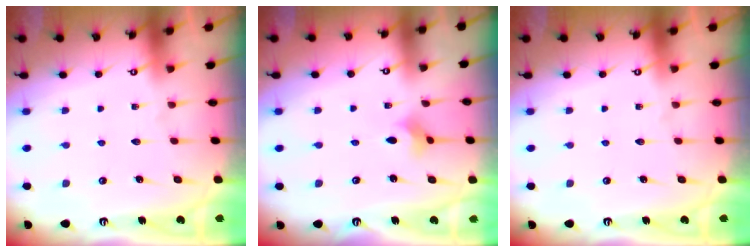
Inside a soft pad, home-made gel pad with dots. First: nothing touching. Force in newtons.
{"total": 2.3, "press": 2.2, "slide": 0.4}
{"total": 0.0}